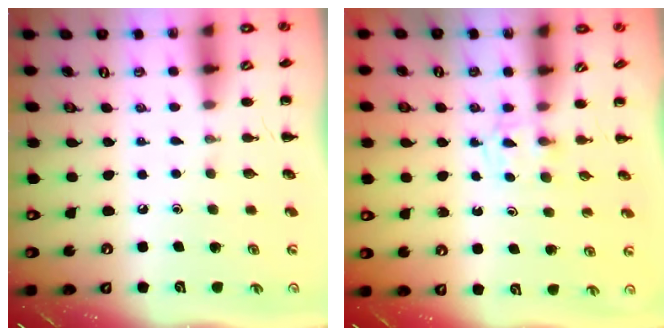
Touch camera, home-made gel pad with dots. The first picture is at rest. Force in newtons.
{"total": 2.4, "press": 2.1, "slide": 1.1}